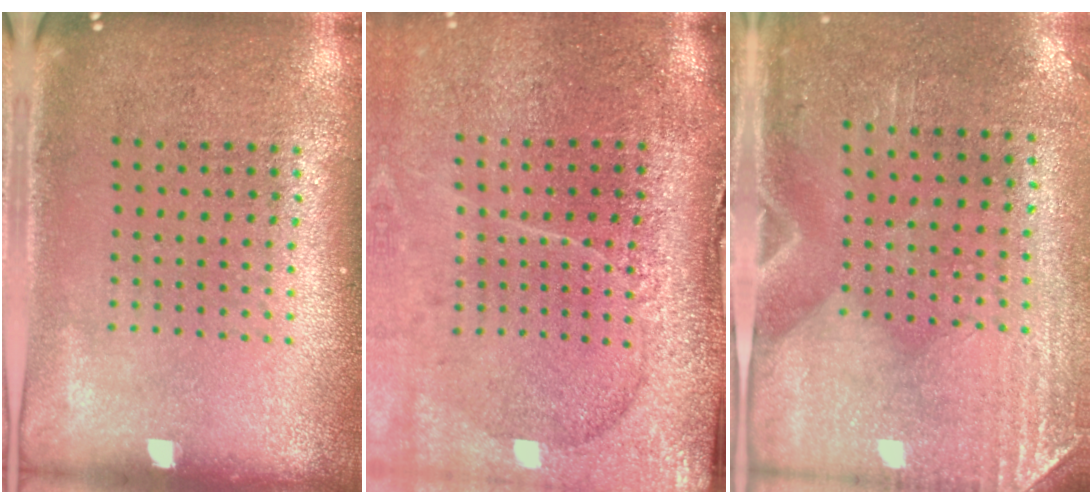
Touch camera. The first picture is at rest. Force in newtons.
{"total": 4.5, "press": 3.6, "slide": 2.7}
{"total": 3.0, "press": 2.5, "slide": 1.5}